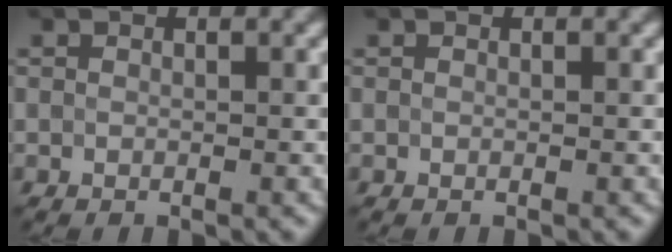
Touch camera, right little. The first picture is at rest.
{"total": 0.0}